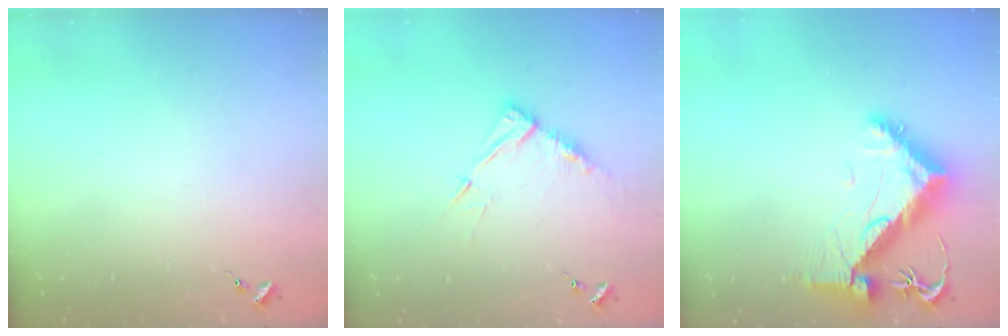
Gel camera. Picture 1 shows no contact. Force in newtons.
{"total": 9.4, "press": 9.4, "slide": 0.6}
{"total": 10.8, "press": 10.8, "slide": 1.3}